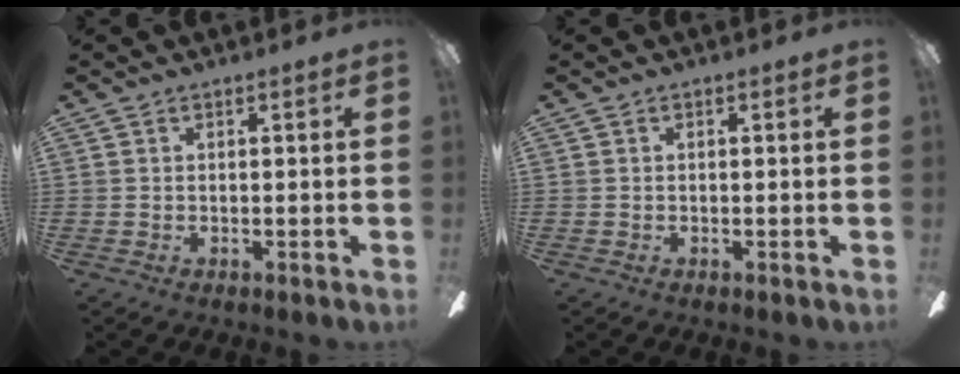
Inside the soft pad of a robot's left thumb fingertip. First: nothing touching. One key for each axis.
{"total": 0.0}